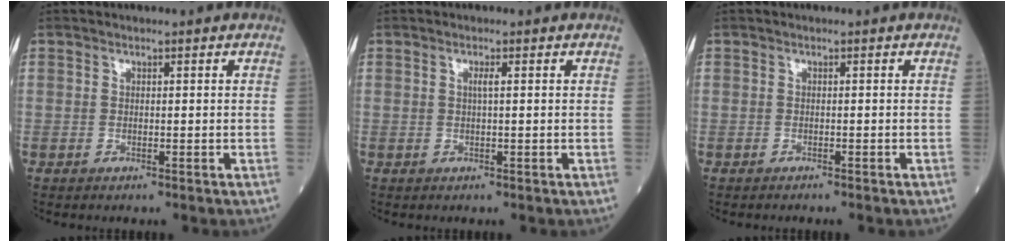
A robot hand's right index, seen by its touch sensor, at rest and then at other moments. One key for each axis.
{"total": 0.9, "fx": 0.2, "fy": -0.1, "fz": 0.9, "tx": -0.019, "ty": 0.002, "tz": 0.001}
{"total": 1.2, "fx": -1.0, "fy": 0.0, "fz": 0.5, "tx": -0.007, "ty": 0.000, "tz": -0.013}